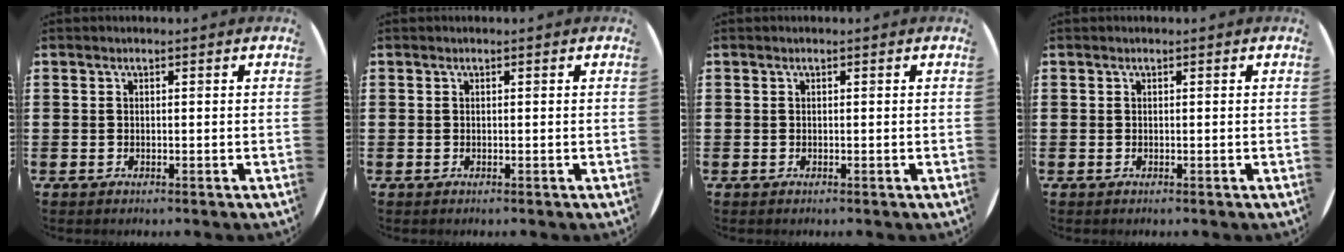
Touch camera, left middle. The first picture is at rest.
{"total": 0.0}
{"total": 0.0}
{"total": 0.0}